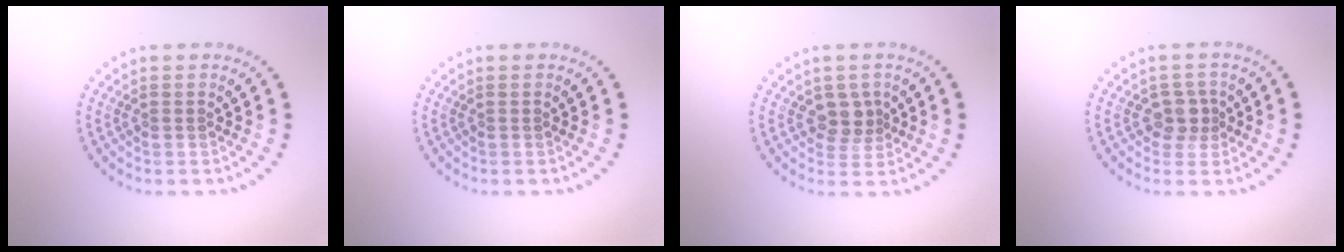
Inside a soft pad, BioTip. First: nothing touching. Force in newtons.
{"total": 0.0}
{"total": 2.3, "press": 1.9, "slide": 1.3}
{"total": 2.0, "press": 1.7, "slide": 1.1}